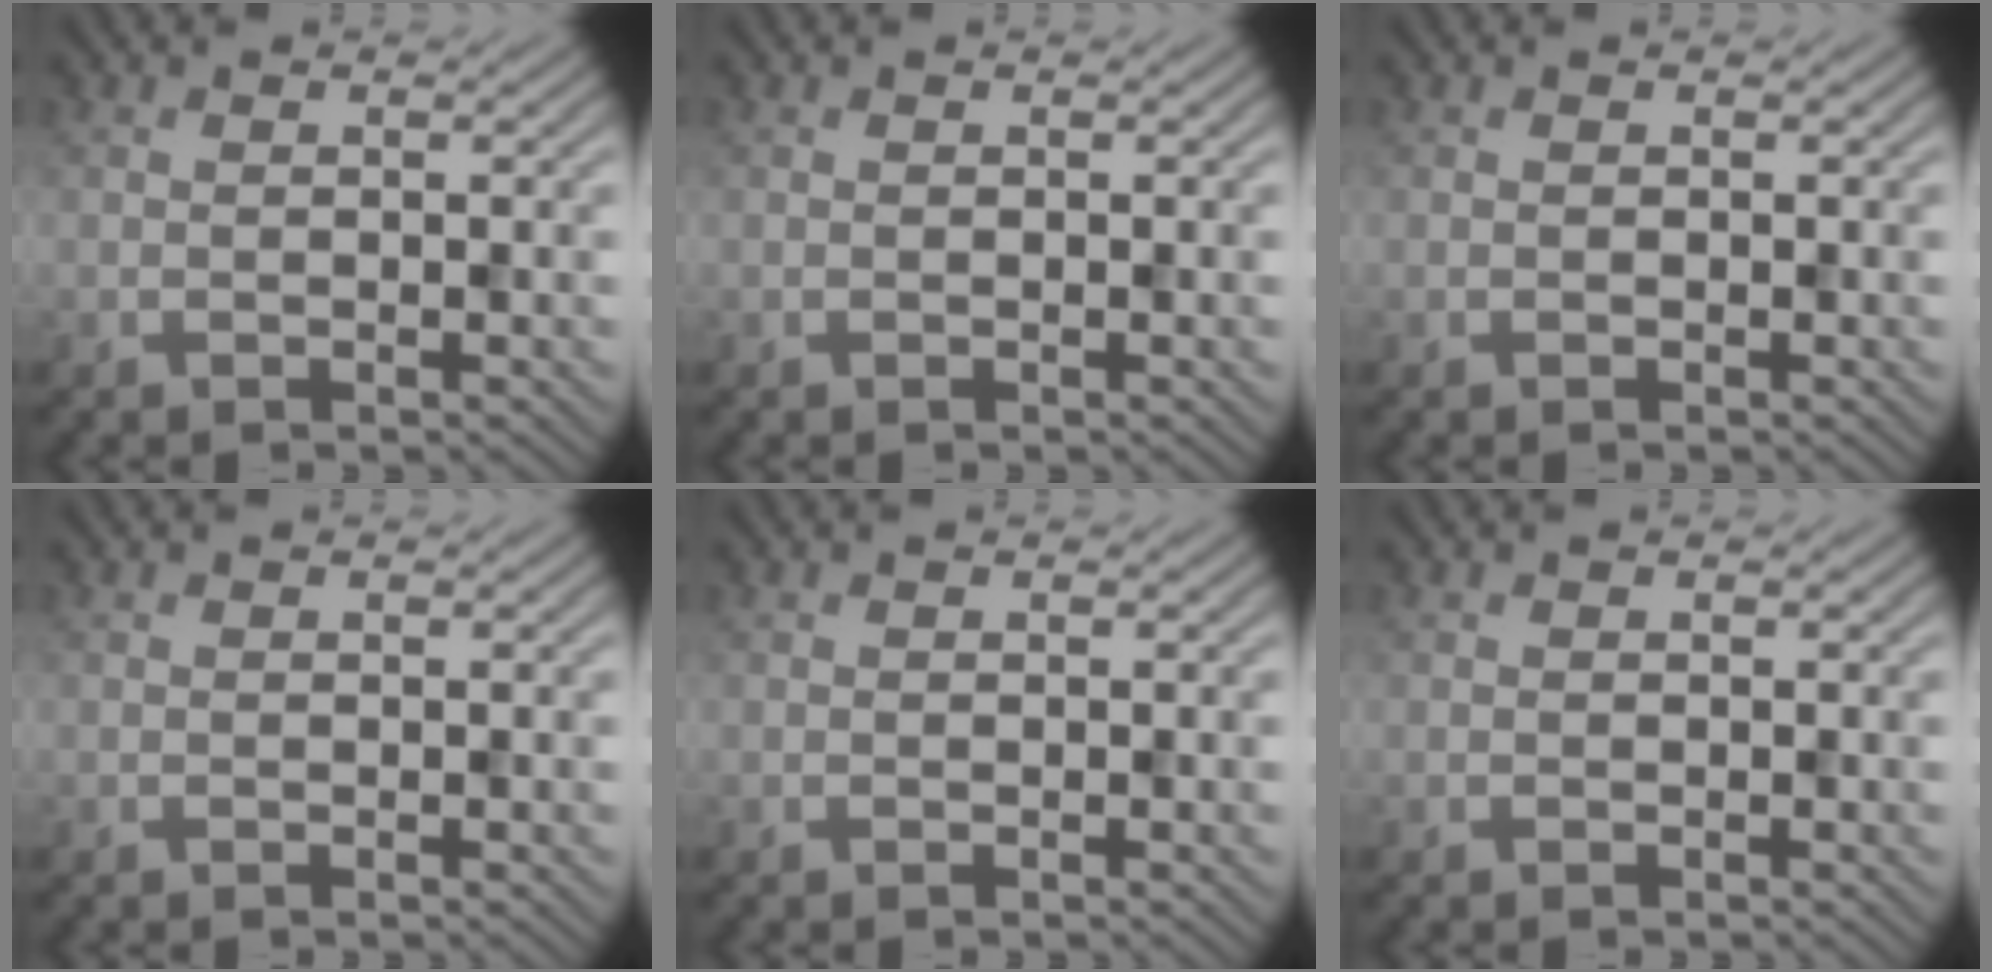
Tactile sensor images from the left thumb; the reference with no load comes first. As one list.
[{"total": 0.0}, {"total": 0.0}, {"total": 0.0}, {"total": 0.0}, {"total": 0.0}]